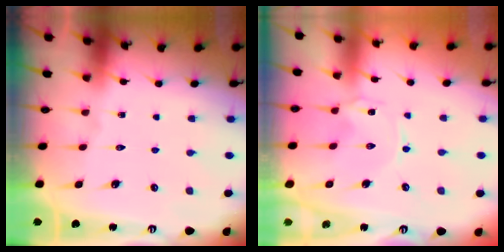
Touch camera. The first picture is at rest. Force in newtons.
{"total": 0.0}